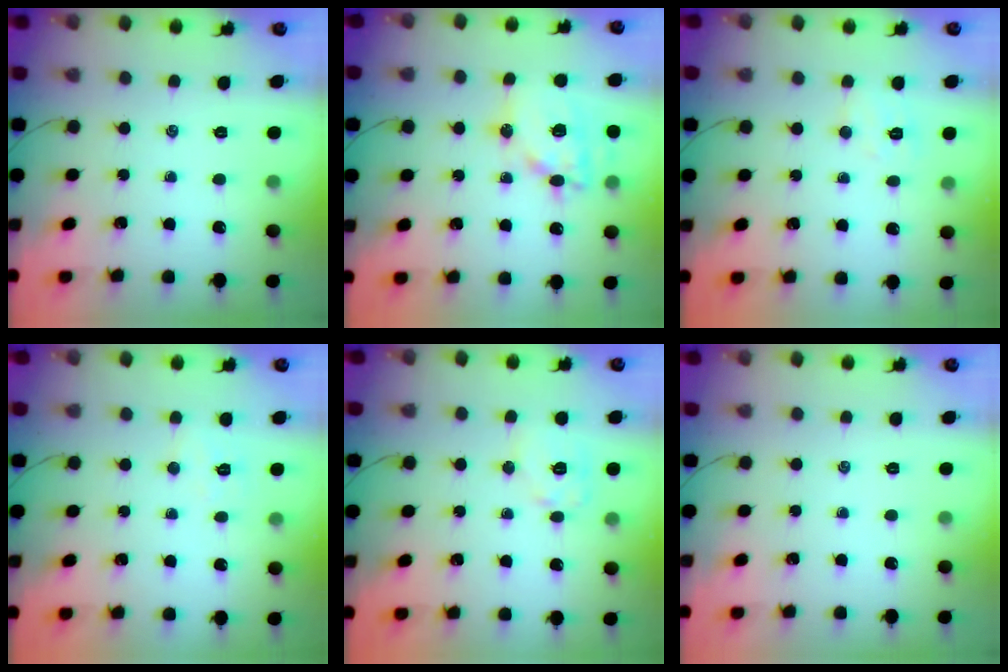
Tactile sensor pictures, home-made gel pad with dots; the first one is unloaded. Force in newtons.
{"total": 15.1, "press": 15.0, "slide": 2.2}
{"total": 5.4, "press": 5.3, "slide": 1.1}
{"total": 5.3, "press": 5.2, "slide": 1.1}
{"total": 9.0, "press": 9.0, "slide": 0.5}
{"total": 0.0}